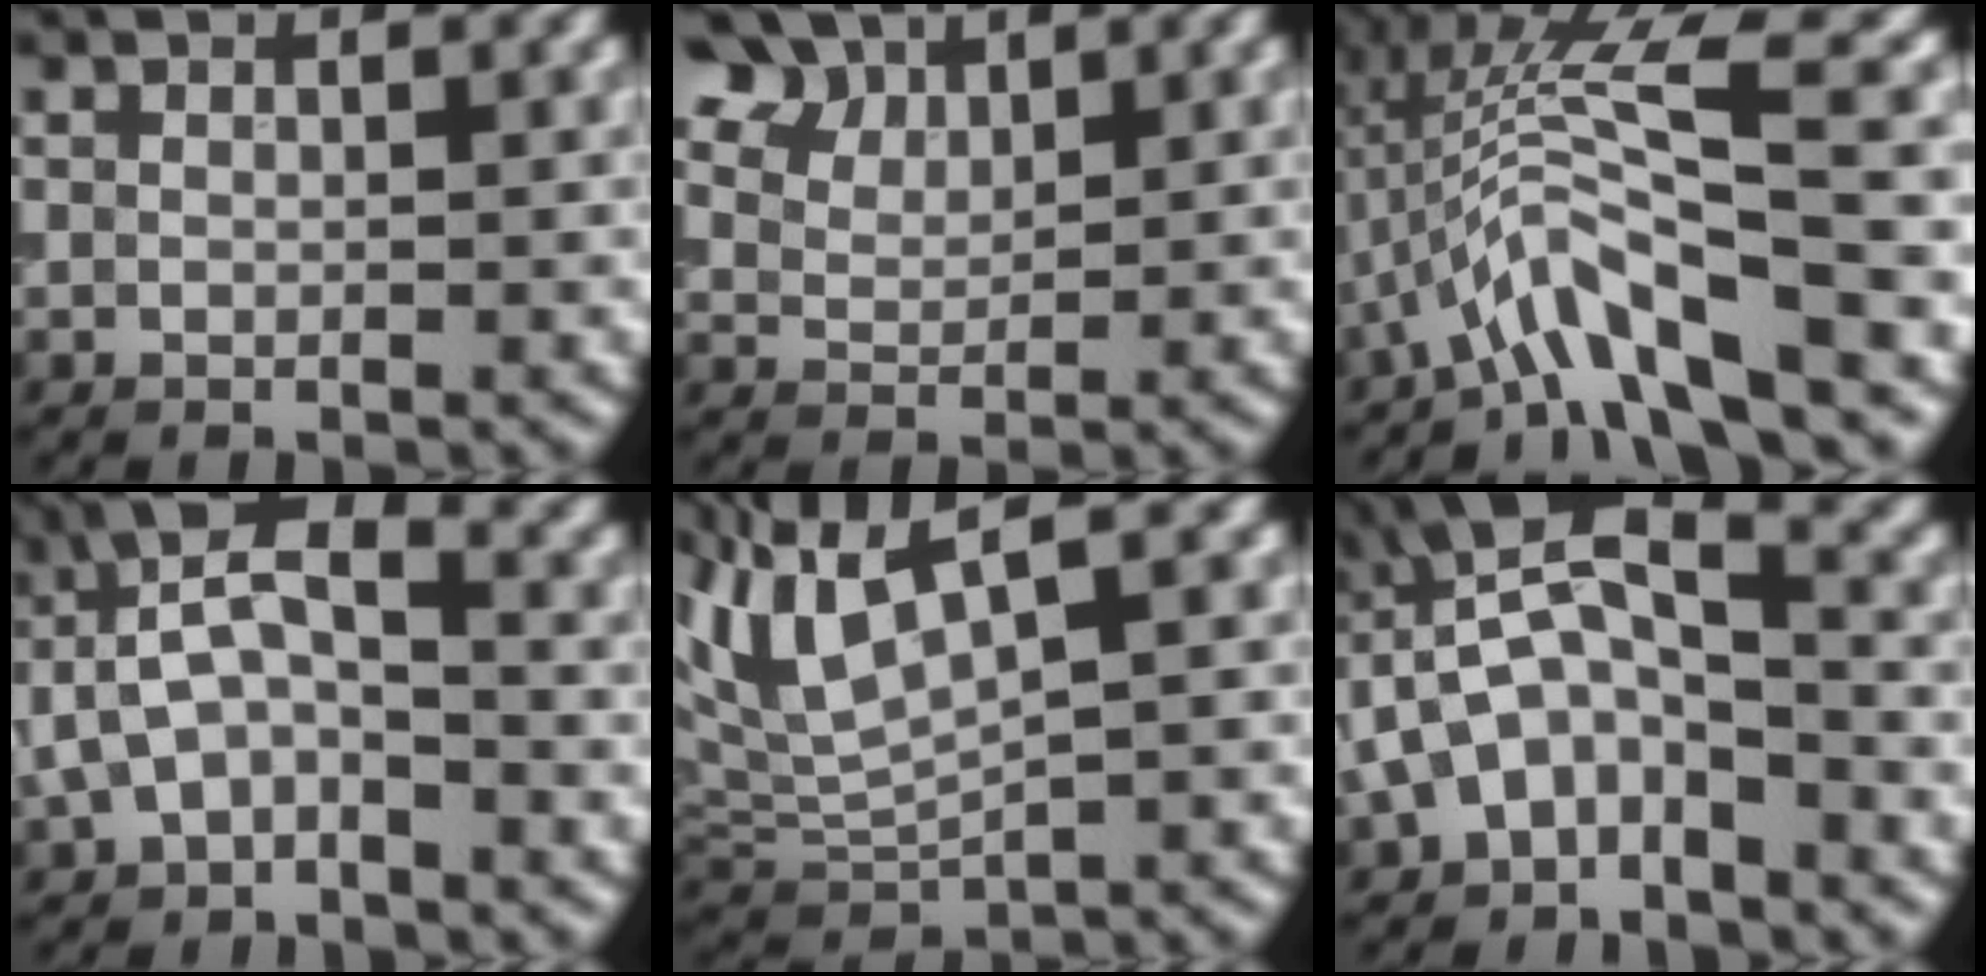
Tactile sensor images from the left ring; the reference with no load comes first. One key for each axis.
{"total": 7.2, "fx": 5.0, "fy": 4.2, "fz": 3.0, "tx": -0.082, "ty": 0.007, "tz": 0.087}
{"total": 9.2, "fx": -2.1, "fy": 1.9, "fz": 8.7, "tx": -0.151, "ty": 0.018, "tz": -0.044}
{"total": 5.4, "fx": -0.6, "fy": 2.8, "fz": 4.6, "tx": -0.092, "ty": 0.022, "tz": -0.021}
{"total": 6.4, "fx": 2.9, "fy": 1.9, "fz": 5.4, "tx": -0.120, "ty": 0.011, "tz": 0.058}
{"total": 6.8, "fx": -1.0, "fy": 3.7, "fz": 5.6, "tx": -0.104, "ty": 0.022, "tz": -0.028}